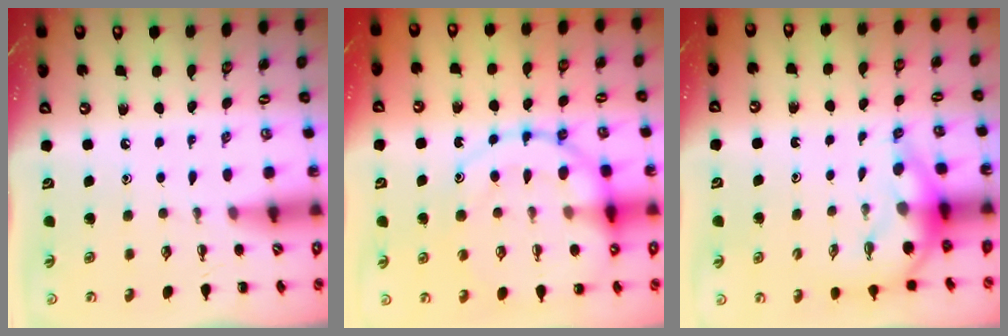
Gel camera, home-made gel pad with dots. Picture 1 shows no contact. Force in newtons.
{"total": 18.7, "press": 18.6, "slide": 2.2}
{"total": 5.7, "press": 5.7, "slide": 0.7}